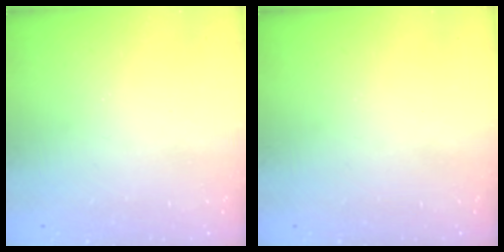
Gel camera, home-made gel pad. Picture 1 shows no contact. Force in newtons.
{"total": 0.0}